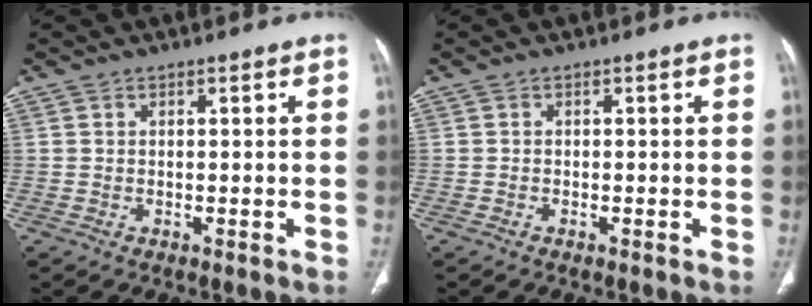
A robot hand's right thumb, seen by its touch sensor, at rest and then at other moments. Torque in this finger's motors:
{"motor_torque": [0.25, -0.03, -0.20, 0.12, 0.04]}